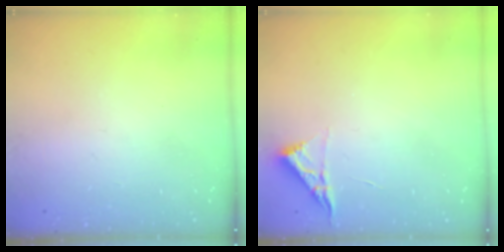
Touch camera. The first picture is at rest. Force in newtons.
{"total": 5.1, "press": 5.0, "slide": 0.7}